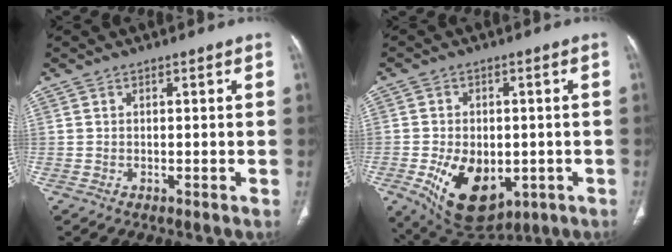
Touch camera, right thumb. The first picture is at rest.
{"total": 14.7, "force": [-4.1, 9.3, 10.7], "torque": [-0.155, -0.005, -0.041]}